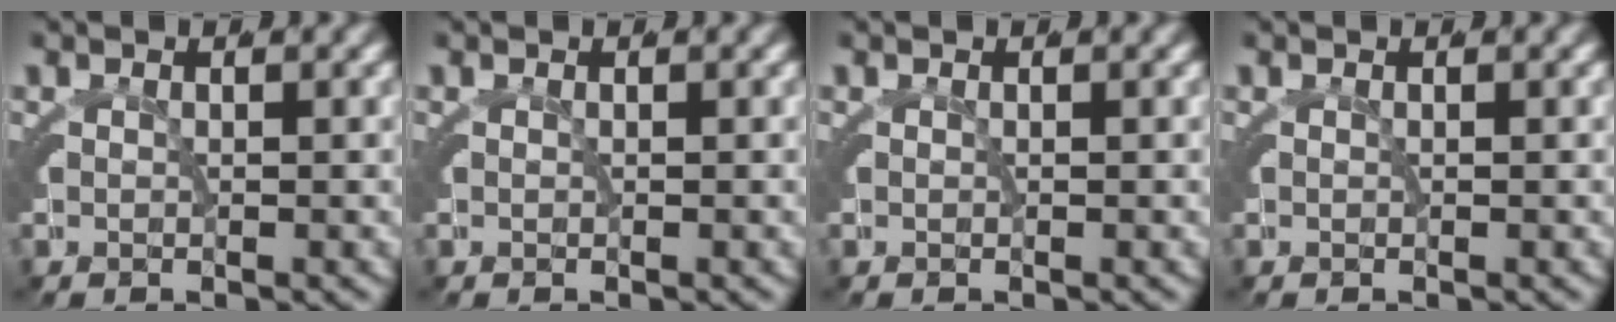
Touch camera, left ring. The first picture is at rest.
{"total": 0.0}
{"total": 0.0}
{"total": 0.0}